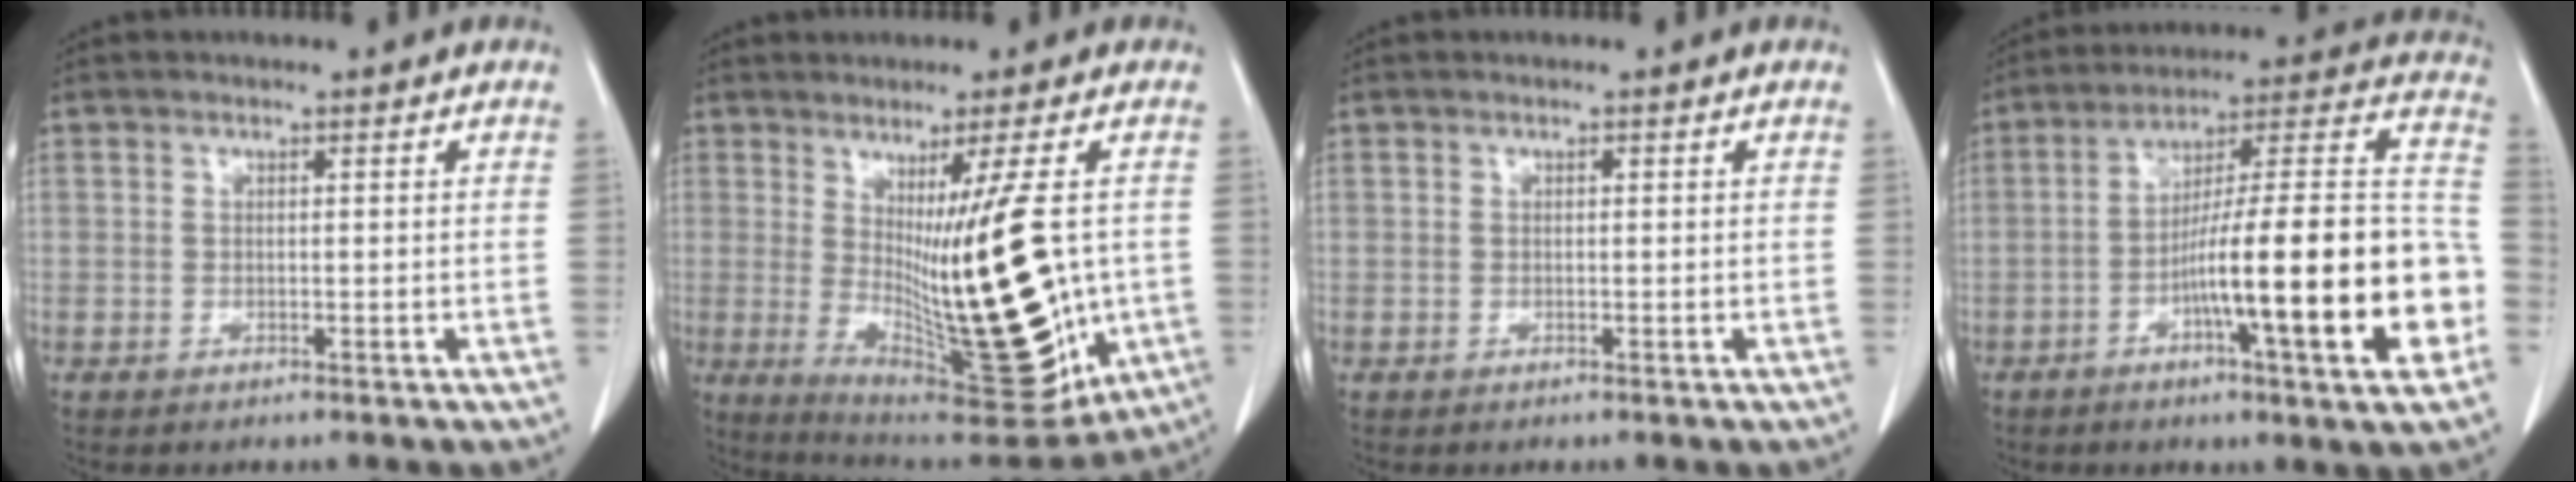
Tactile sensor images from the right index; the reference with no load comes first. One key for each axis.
{"total": 20.1, "fx": -0.8, "fy": 3.7, "fz": 19.7, "tx": -0.296, "ty": -0.038, "tz": 0.010}
{"total": 0.0}
{"total": 23.8, "fx": -6.6, "fy": 1.8, "fz": 22.8, "tx": -0.277, "ty": 0.014, "tz": -0.101}